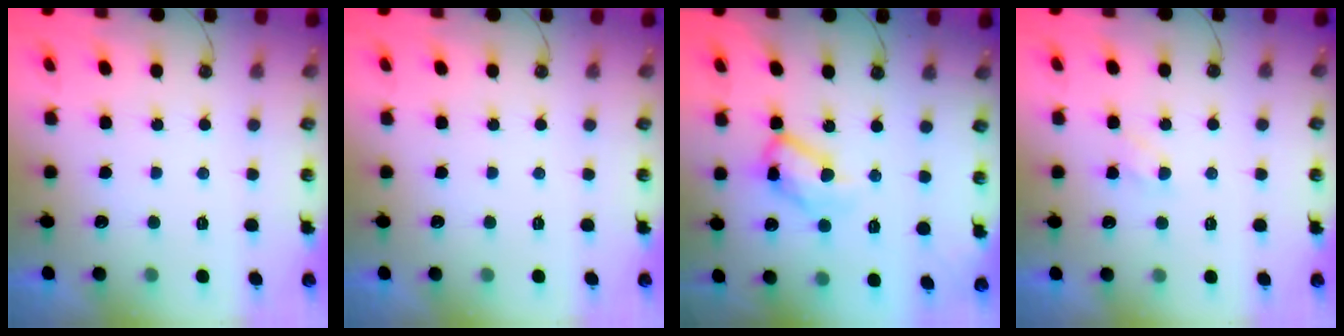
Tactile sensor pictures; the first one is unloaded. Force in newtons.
{"total": 0.0}
{"total": 12.0, "press": 12.0, "slide": 0.4}
{"total": 4.9, "press": 4.8, "slide": 0.6}